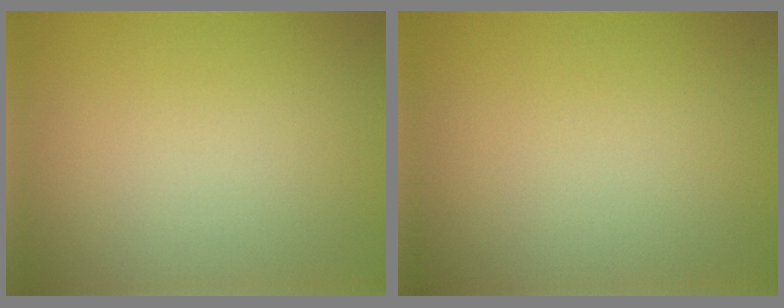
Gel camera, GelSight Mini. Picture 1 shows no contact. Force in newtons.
{"total": 0.0}